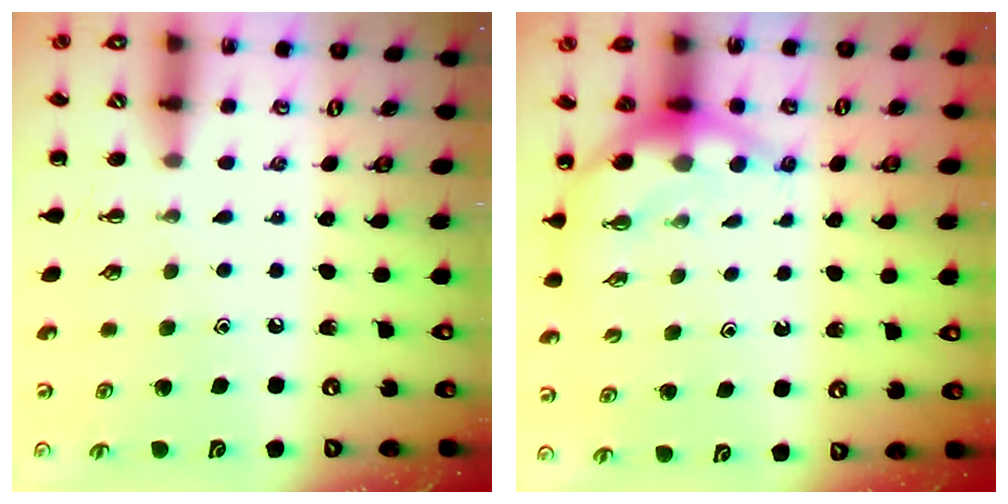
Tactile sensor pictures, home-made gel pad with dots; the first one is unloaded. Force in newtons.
{"total": 7.2, "press": 7.1, "slide": 1.1}